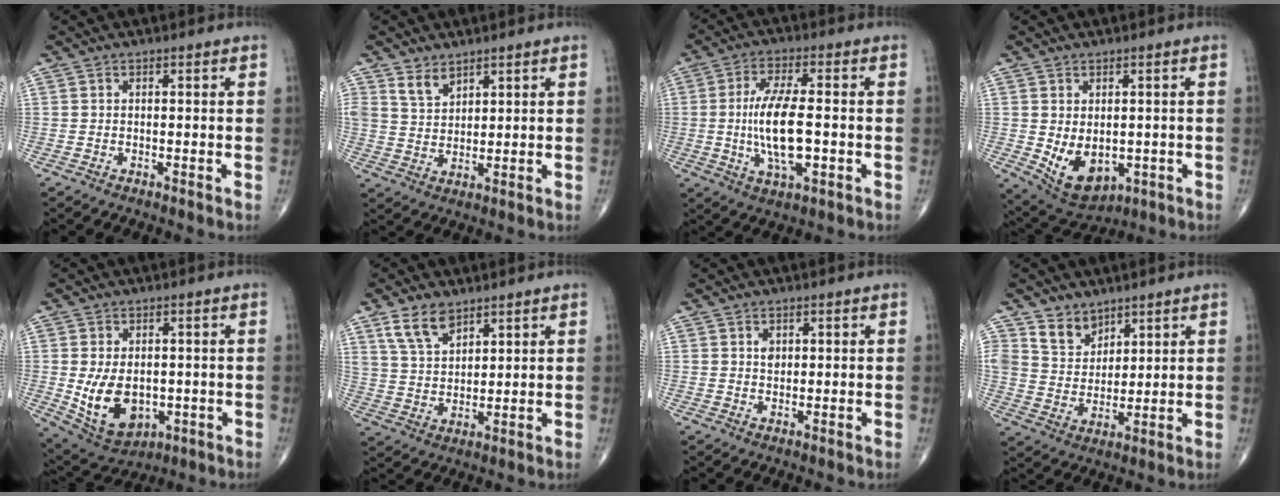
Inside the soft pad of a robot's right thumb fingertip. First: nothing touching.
{"total": 4.2, "force": [3.1, 2.3, 1.5], "torque": [-0.012, -0.027, 0.066]}
{"total": 11.7, "force": [-1.1, 4.3, 10.9], "torque": [-0.212, 0.002, -0.019]}
{"total": 9.2, "force": [-1.4, 6.0, 6.8], "torque": [-0.094, -0.009, 0.002]}
{"total": 11.4, "force": [-1.5, 7.6, 8.3], "torque": [-0.123, -0.005, -0.002]}
{"total": 7.6, "force": [5.0, 4.0, 4.0], "torque": [-0.064, -0.023, 0.103]}
{"total": 1.8, "force": [0.6, 1.4, 1.1], "torque": [-0.010, -0.003, 0.009]}
{"total": 6.8, "force": [4.9, 4.5, 1.5], "torque": [0.001, -0.041, 0.099]}